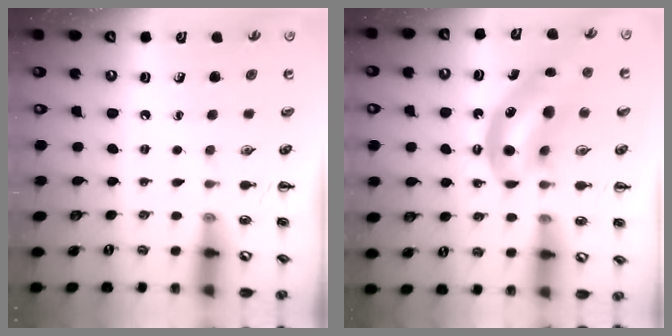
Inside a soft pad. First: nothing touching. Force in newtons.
{"total": 11.3, "press": 11.0, "slide": 2.8}